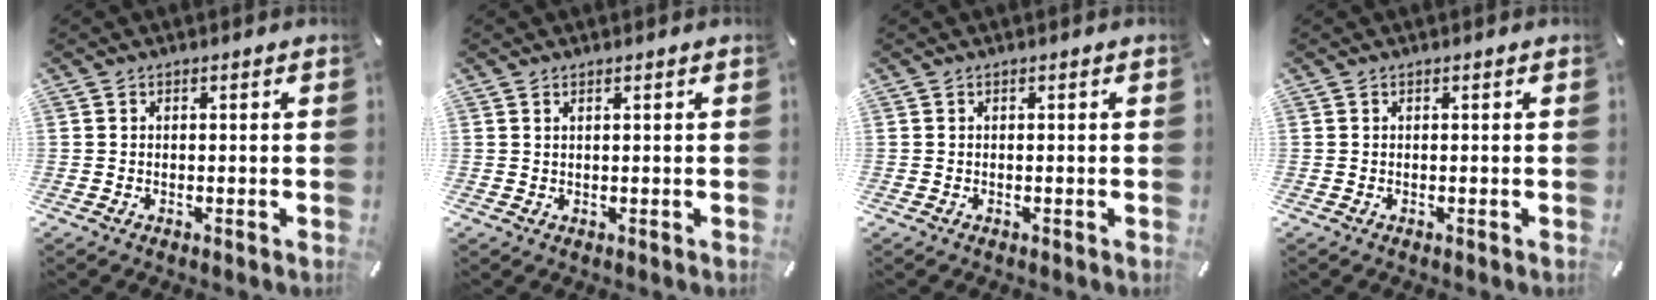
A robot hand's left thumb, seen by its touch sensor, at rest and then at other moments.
{"total": 0.9, "force": [0.6, 0.0, 0.7], "torque": [-0.012, -0.001, 0.010]}
{"total": 0.0}
{"total": 0.0}